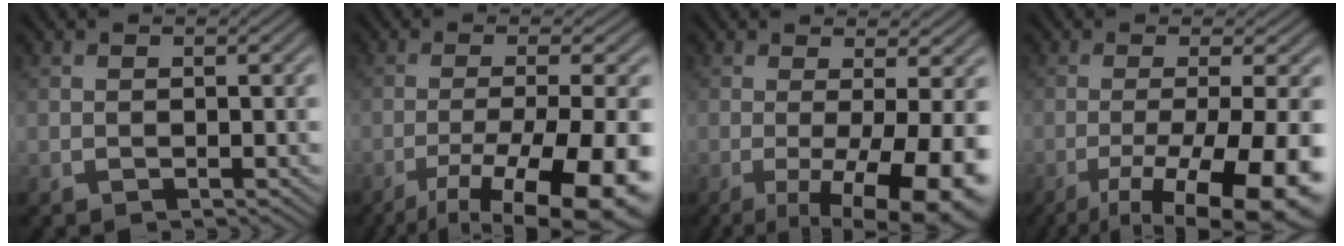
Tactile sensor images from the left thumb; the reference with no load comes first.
{"total": 14.2, "force": [-7.8, 3.4, 11.3], "torque": [-0.188, -0.020, -0.109]}
{"total": 11.7, "force": [-2.7, 3.0, 11.0], "torque": [-0.138, -0.001, -0.032]}
{"total": 14.0, "force": [-6.3, 3.4, 12.0], "torque": [-0.181, -0.012, -0.086]}